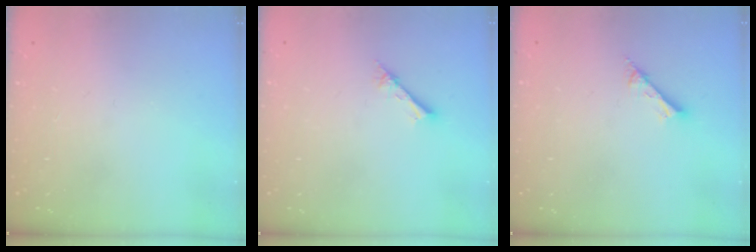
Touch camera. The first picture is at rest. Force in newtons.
{"total": 2.1, "press": 2.1, "slide": 0.2}
{"total": 5.0, "press": 5.0, "slide": 0.7}